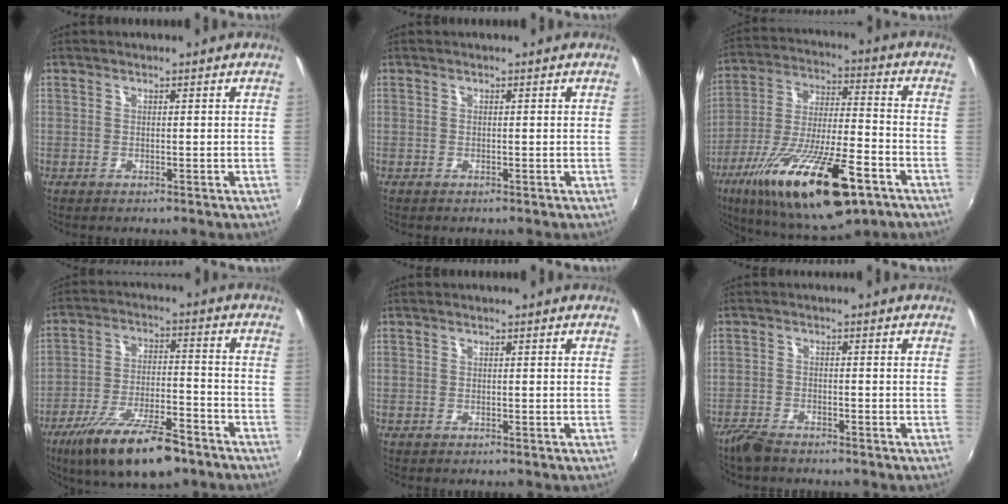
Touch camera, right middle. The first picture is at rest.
{"total": 0.0}
{"total": 25.2, "force": [-13.8, 7.3, 19.8], "torque": [-0.365, -0.057, -0.229]}
{"total": 17.0, "force": [-11.9, 5.3, 11.0], "torque": [-0.212, -0.026, -0.196]}
{"total": 0.0}
{"total": 4.4, "force": [-4.0, 1.3, 1.5], "torque": [-0.049, -0.013, -0.081]}